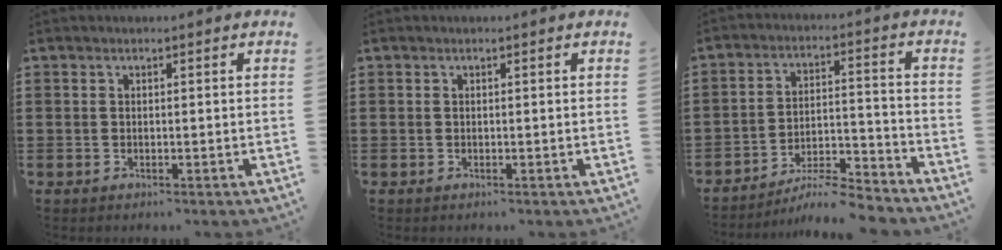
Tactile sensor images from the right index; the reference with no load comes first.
{"total": 0.0}
{"total": 7.3, "force": [-6.8, 0.6, 2.5], "torque": [-0.033, 0.013, -0.130]}